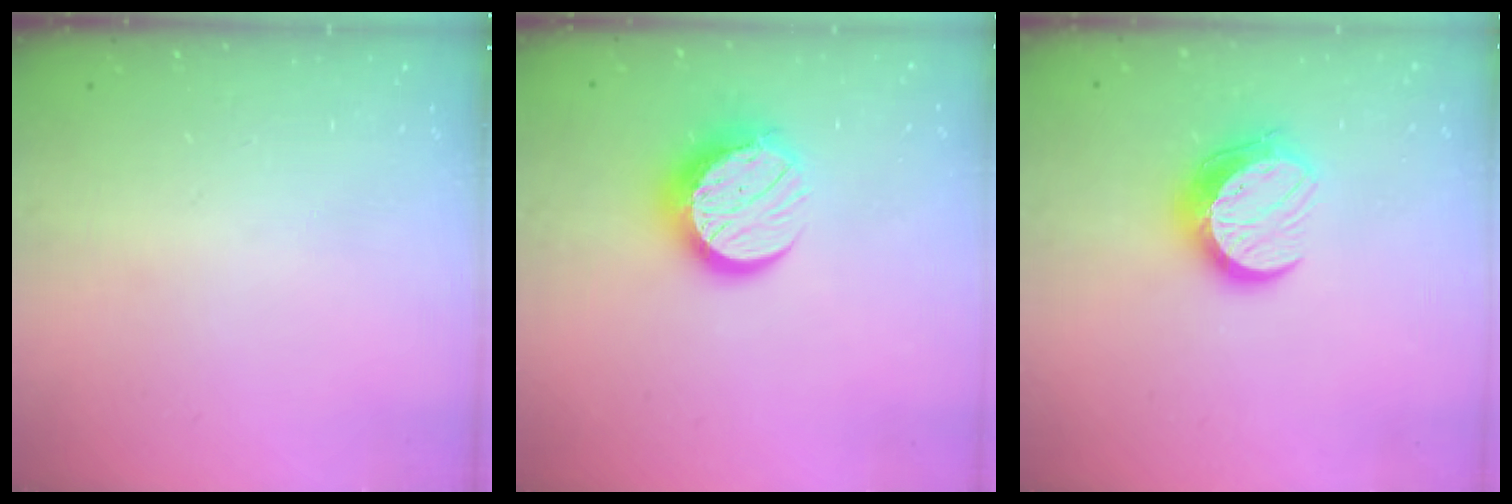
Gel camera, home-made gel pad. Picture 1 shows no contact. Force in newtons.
{"total": 12.7, "press": 12.7, "slide": 0.9}
{"total": 13.9, "press": 13.8, "slide": 0.7}